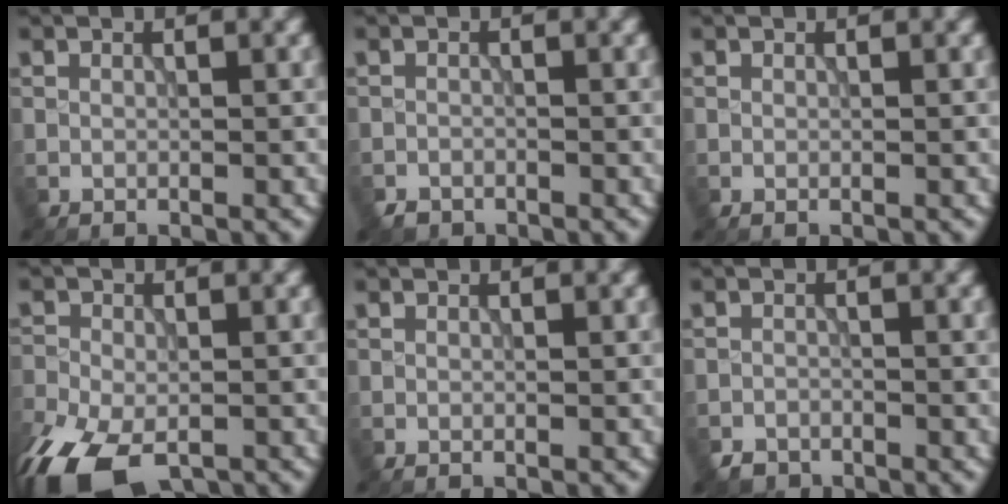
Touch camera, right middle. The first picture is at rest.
{"total": 1.2, "force": [-1.1, 0.6, 0.0], "torque": [0.001, -0.001, -0.022]}
{"total": 0.0}
{"total": 10.4, "force": [-6.8, 5.1, 6.0], "torque": [-0.130, -0.041, -0.117]}
{"total": 0.0}
{"total": 1.7, "force": [-1.5, 0.8, 0.1], "torque": [0.000, 0.000, -0.030]}